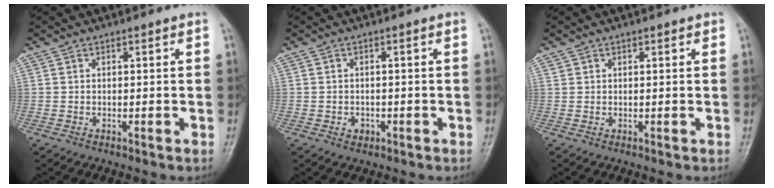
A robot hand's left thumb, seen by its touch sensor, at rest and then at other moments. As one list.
[{"total": 1.6, "force": [-0.7, 1.4, 0.5], "torque": [0.000, 0.007, -0.007]}, {"total": 0.9, "force": [0.6, 0.6, 0.2], "torque": [0.007, -0.002, 0.006]}]